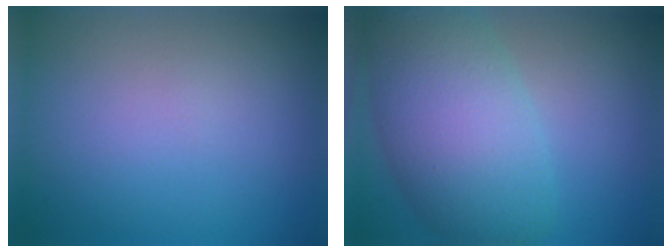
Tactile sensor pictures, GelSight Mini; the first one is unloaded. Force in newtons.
{"total": 9.0, "press": 9.0, "slide": 0.5}